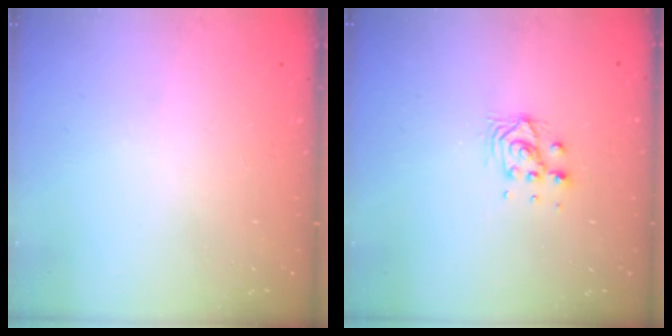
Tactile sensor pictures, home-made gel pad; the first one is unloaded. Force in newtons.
{"total": 6.4, "press": 6.4, "slide": 0.4}